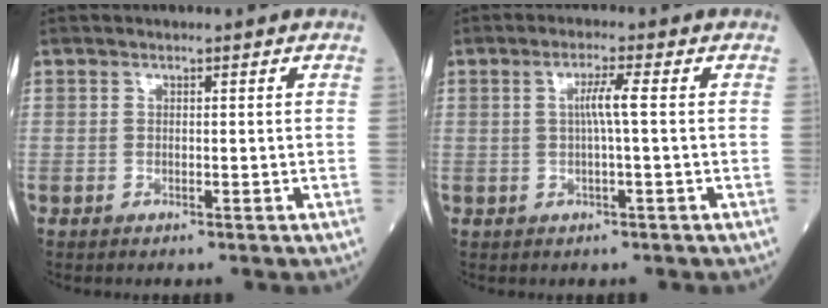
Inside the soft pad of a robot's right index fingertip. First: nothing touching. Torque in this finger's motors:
{"motor_torque": [0.56, -0.07, 0.34, 0.10]}